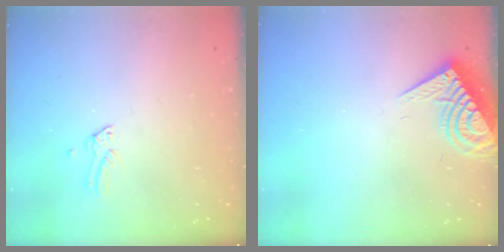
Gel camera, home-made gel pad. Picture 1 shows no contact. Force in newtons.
{"total": 9.6, "press": 9.5, "slide": 1.2}